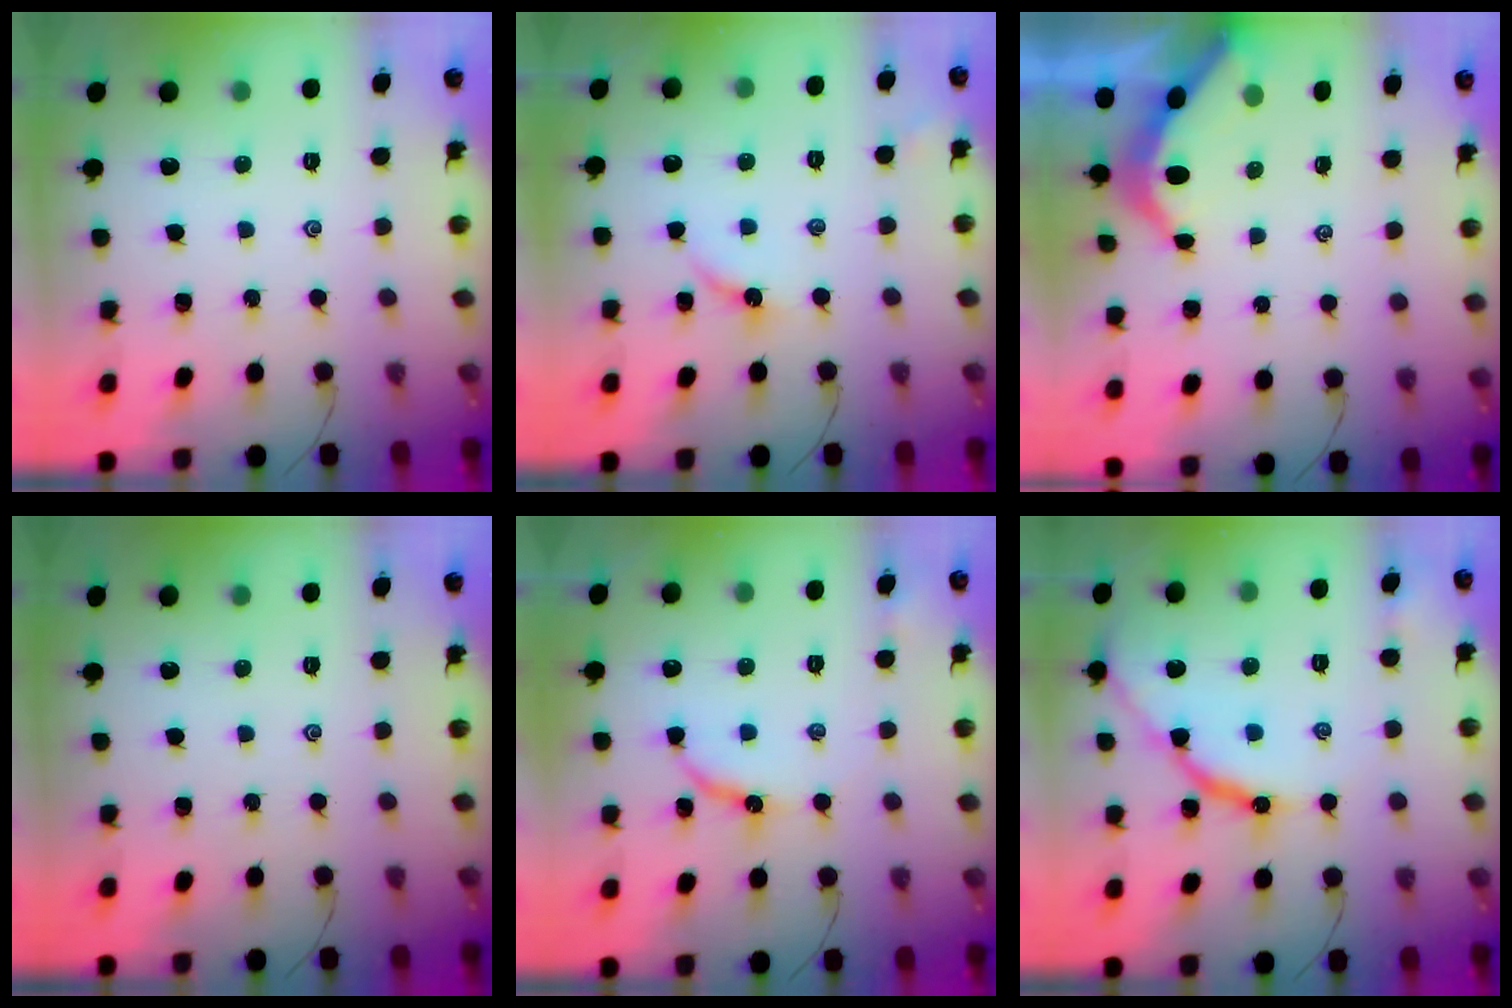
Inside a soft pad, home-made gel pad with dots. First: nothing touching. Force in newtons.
{"total": 3.5, "press": 3.5, "slide": 0.3}
{"total": 3.6, "press": 3.6, "slide": 0.4}
{"total": 0.0}
{"total": 8.0, "press": 7.9, "slide": 0.8}
{"total": 11.2, "press": 11.2, "slide": 0.6}